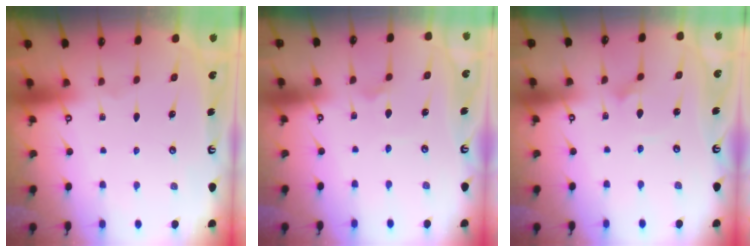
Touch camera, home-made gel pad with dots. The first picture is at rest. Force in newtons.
{"total": 2.5, "press": 2.4, "slide": 0.5}
{"total": 1.7, "press": 1.6, "slide": 0.1}